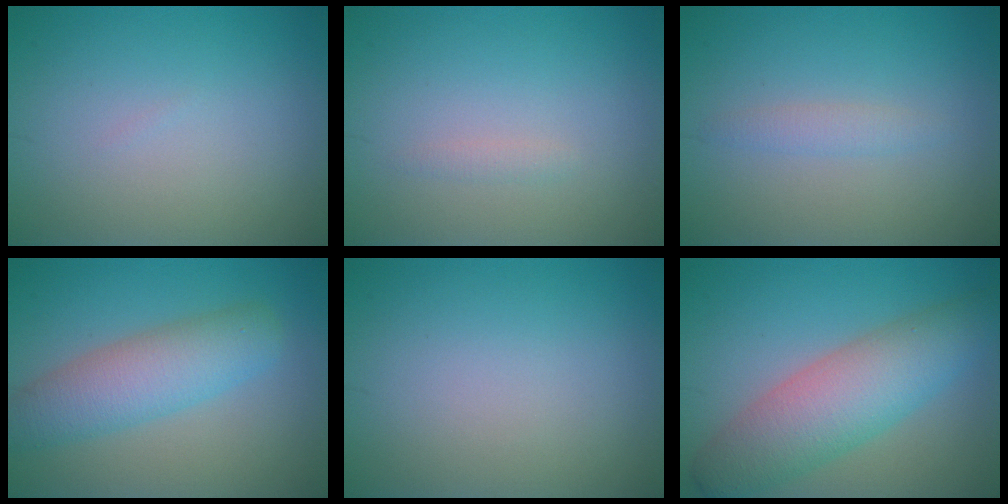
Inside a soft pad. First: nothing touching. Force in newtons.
{"total": 0.7, "press": 0.7, "slide": 0.0}
{"total": 1.3, "press": 1.3, "slide": 0.2}
{"total": 5.3, "press": 5.3, "slide": 0.2}
{"total": 0.0}
{"total": 7.1, "press": 7.1, "slide": 0.4}